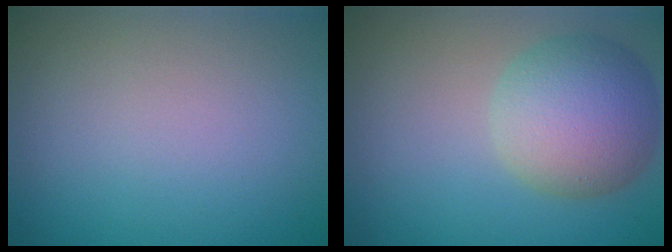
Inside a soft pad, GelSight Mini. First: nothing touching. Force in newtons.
{"total": 6.8, "press": 6.8, "slide": 0.3}